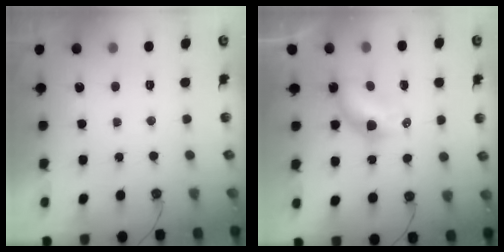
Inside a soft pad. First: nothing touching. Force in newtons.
{"total": 6.4, "press": 6.3, "slide": 0.6}